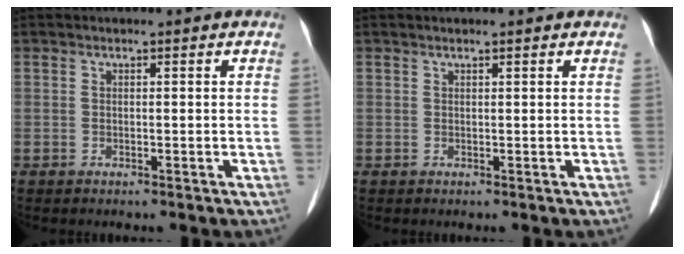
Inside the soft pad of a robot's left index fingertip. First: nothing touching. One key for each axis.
{"total": 1.2, "fx": 1.0, "fy": 0.3, "fz": 0.7, "tx": -0.013, "ty": 0.019, "tz": 0.012}